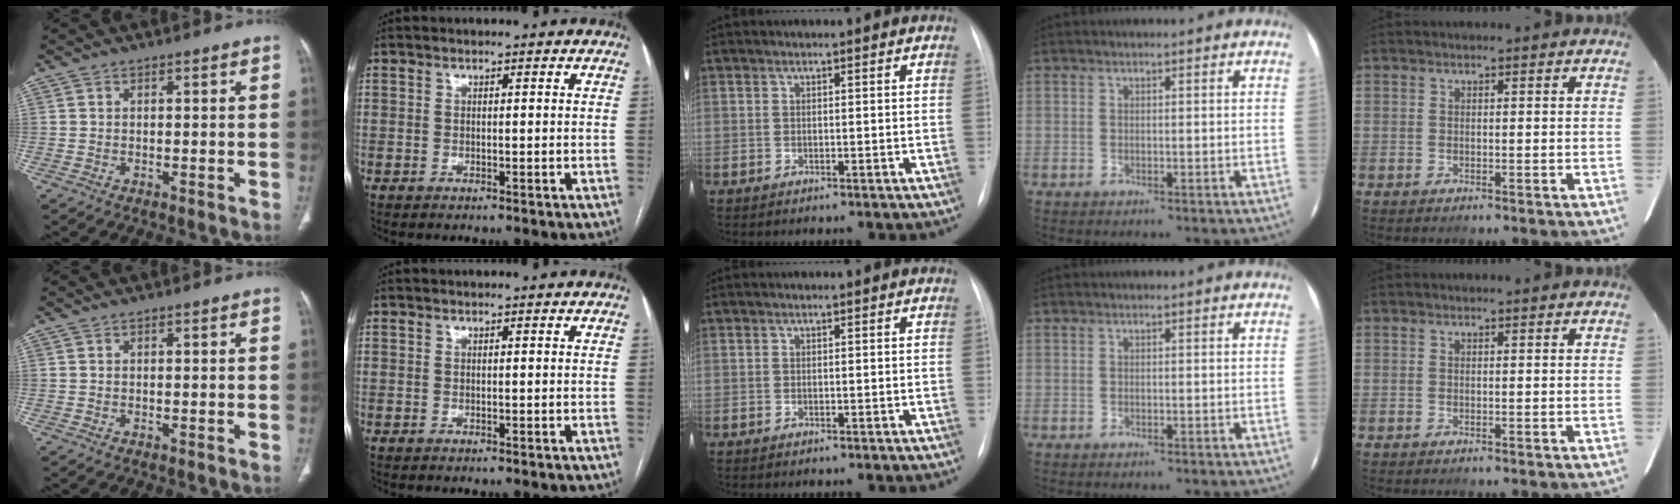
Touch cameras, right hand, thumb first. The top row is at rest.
{}